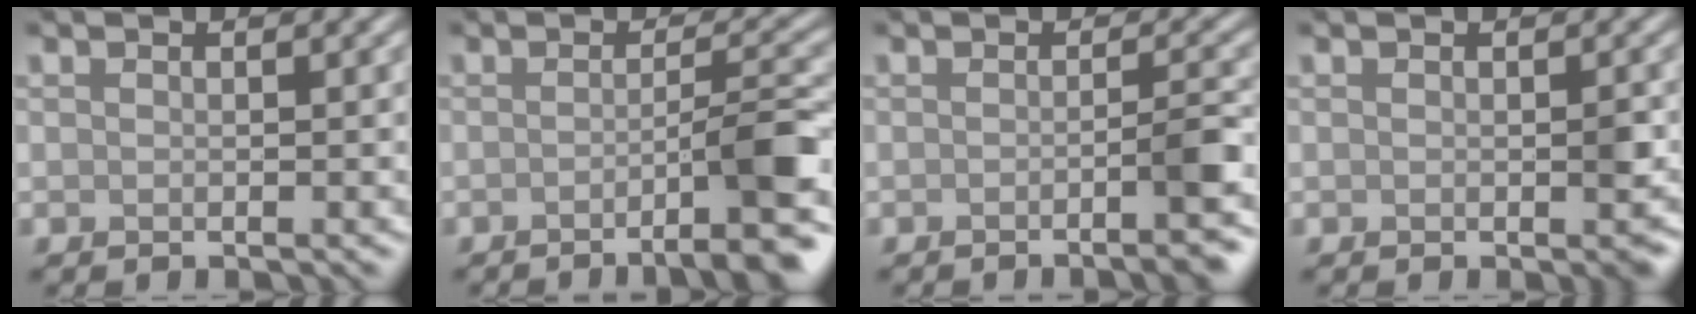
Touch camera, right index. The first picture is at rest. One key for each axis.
{"total": 5.8, "fx": -2.5, "fy": 0.8, "fz": 5.2, "tx": -0.057, "ty": 0.007, "tz": -0.045}
{"total": 3.4, "fx": -1.5, "fy": 0.7, "fz": 3.0, "tx": -0.027, "ty": 0.000, "tz": -0.031}
{"total": 1.2, "fx": -0.2, "fy": 0.5, "fz": 1.1, "tx": -0.010, "ty": -0.004, "tz": 0.000}